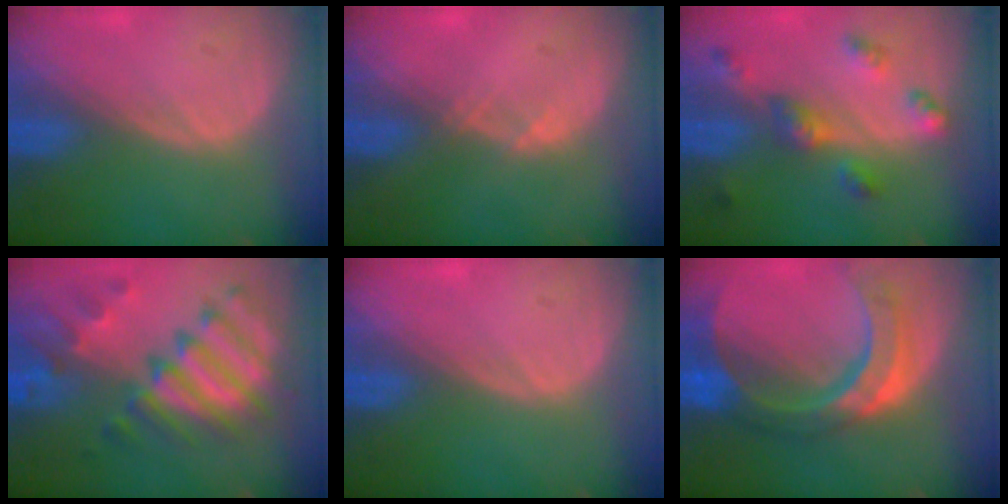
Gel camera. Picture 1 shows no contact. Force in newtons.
{"total": 0.8, "press": 0.8, "slide": 0.1}
{"total": 6.4, "press": 5.7, "slide": 2.9}
{"total": 11.5, "press": 9.8, "slide": 6.0}
{"total": 0.0}
{"total": 11.3, "press": 9.5, "slide": 6.1}